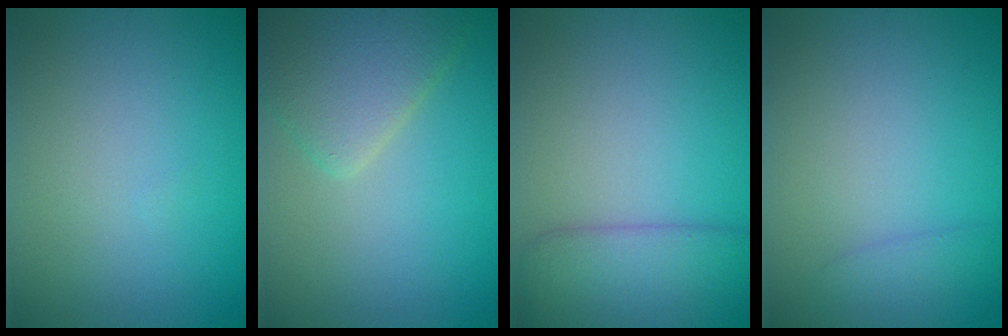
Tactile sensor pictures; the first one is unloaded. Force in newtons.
{"total": 4.5, "press": 4.5, "slide": 0.4}
{"total": 5.1, "press": 5.0, "slide": 0.5}
{"total": 1.7, "press": 1.6, "slide": 0.2}